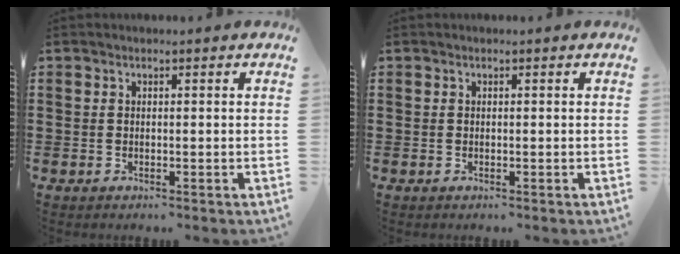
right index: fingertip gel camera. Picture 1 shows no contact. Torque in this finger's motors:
{"motor_torque": [1.06, 1.08, 0.00, 0.01]}